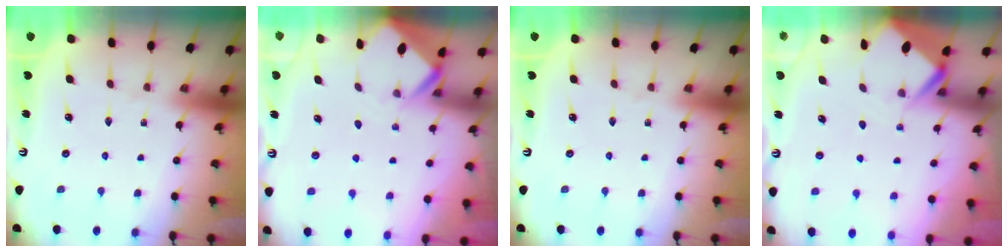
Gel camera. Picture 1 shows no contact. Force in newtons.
{"total": 2.7, "press": 2.7, "slide": 0.2}
{"total": 0.0}
{"total": 3.8, "press": 3.8, "slide": 0.3}